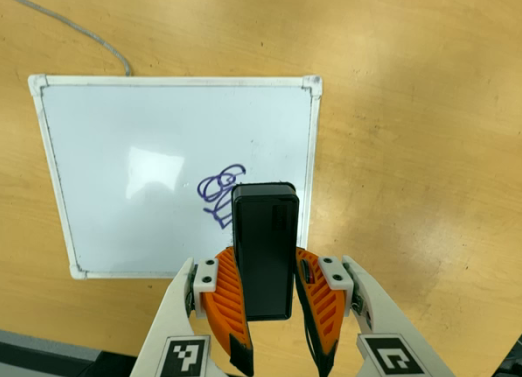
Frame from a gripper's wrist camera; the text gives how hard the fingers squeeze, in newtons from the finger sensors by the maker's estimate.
{"total": 7.9, "left": 6.4, "right": 9.4}